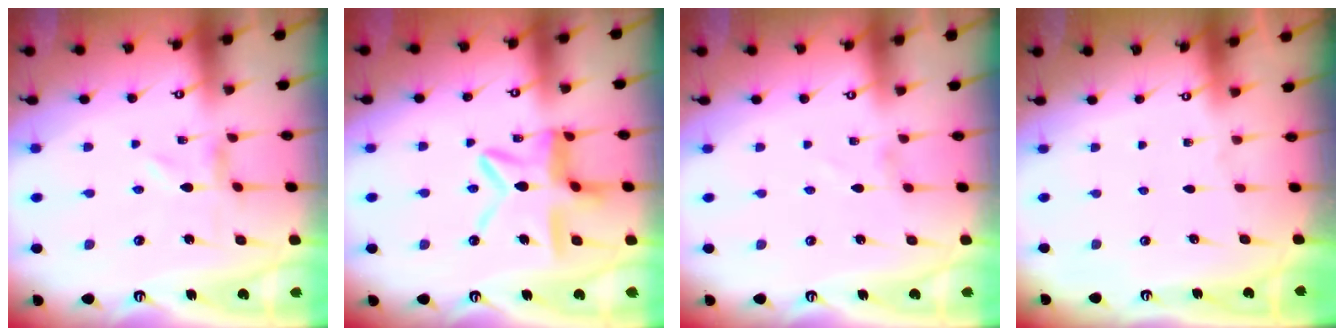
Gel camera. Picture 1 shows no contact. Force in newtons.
{"total": 13.2, "press": 13.1, "slide": 1.0}
{"total": 1.4, "press": 1.4, "slide": 0.1}
{"total": 0.0}